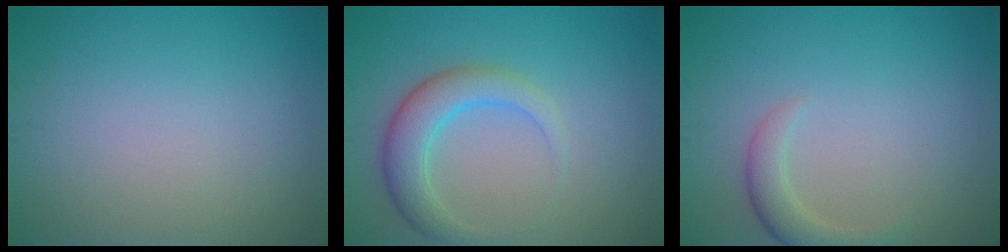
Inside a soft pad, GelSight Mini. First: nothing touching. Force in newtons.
{"total": 4.1, "press": 4.1, "slide": 0.1}
{"total": 2.5, "press": 2.5, "slide": 0.2}